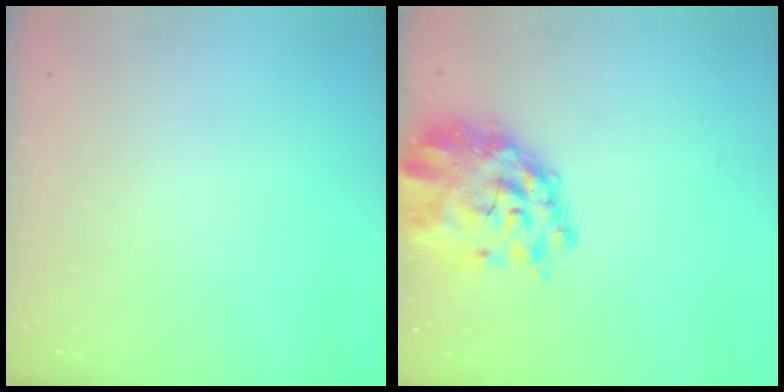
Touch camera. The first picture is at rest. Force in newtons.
{"total": 3.9, "press": 3.7, "slide": 1.3}